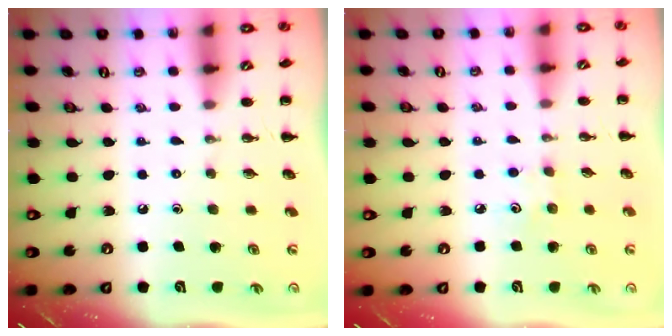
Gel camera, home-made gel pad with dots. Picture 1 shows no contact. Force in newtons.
{"total": 4.4, "press": 4.3, "slide": 1.2}